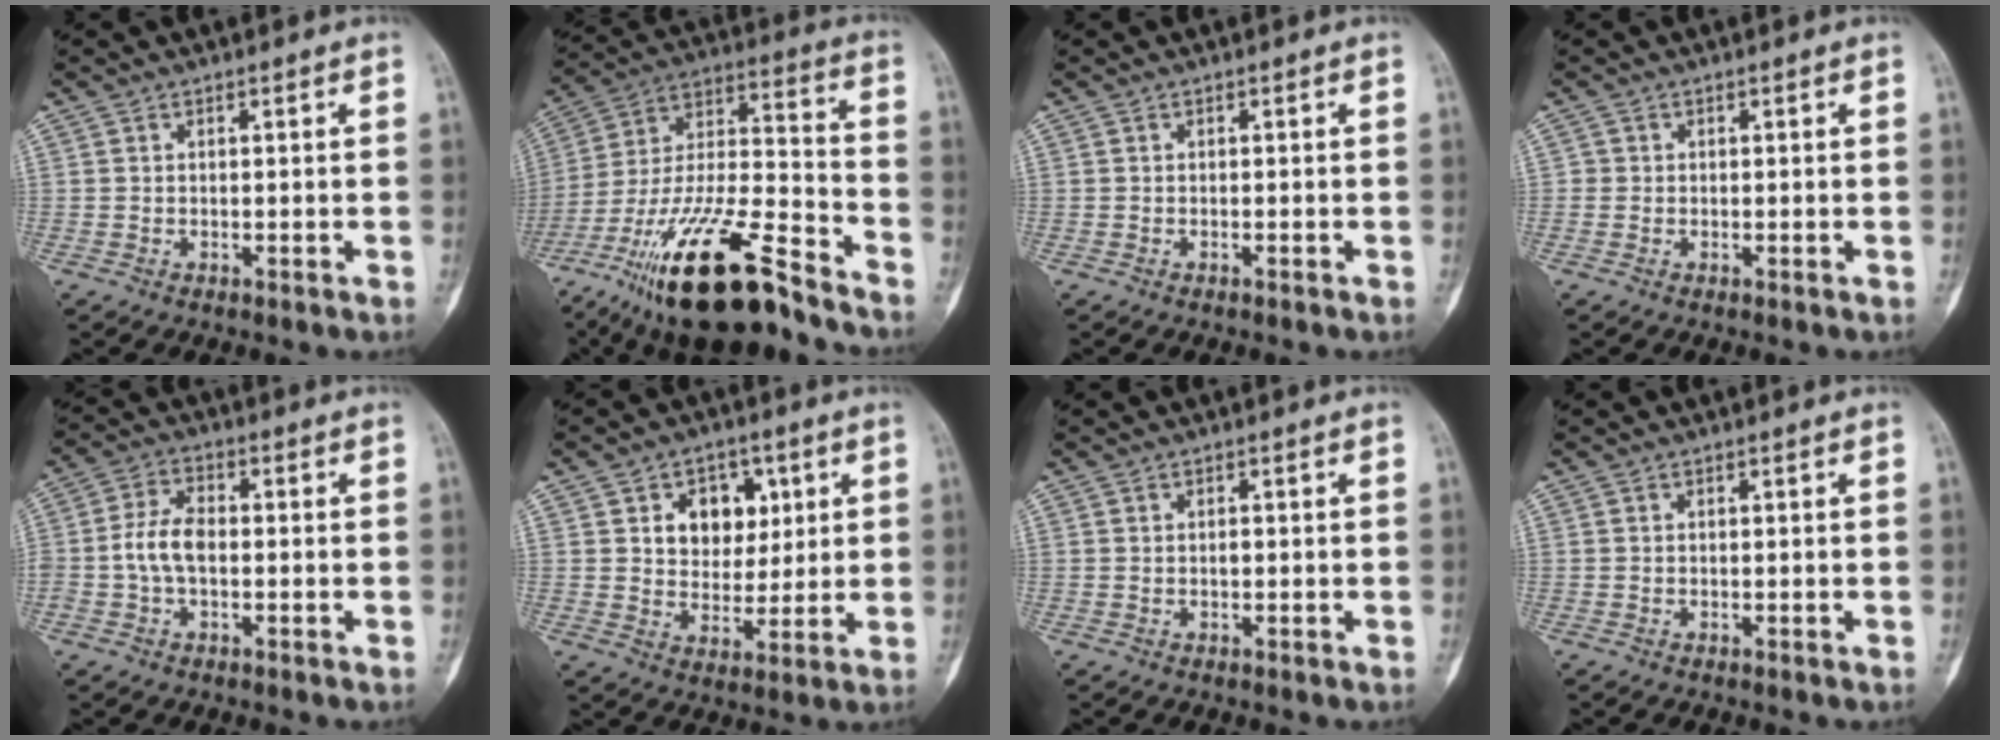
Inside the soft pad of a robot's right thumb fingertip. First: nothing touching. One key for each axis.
{"total": 23.9, "fx": -16.6, "fy": 5.9, "fz": 16.1, "tx": -0.304, "ty": 0.066, "tz": -0.294}
{"total": 0.0}
{"total": 0.8, "fx": -0.1, "fy": 0.8, "fz": 0.1, "tx": 0.004, "ty": 0.004, "tz": -0.004}
{"total": 6.4, "fx": -0.9, "fy": 3.8, "fz": 5.1, "tx": -0.103, "ty": 0.020, "tz": -0.022}
{"total": 9.4, "fx": 3.1, "fy": 7.2, "fz": 5.3, "tx": -0.032, "ty": -0.011, "tz": 0.050}
{"total": 0.7, "fx": 0.0, "fy": 0.4, "fz": 0.6, "tx": -0.009, "ty": 0.001, "tz": 0.000}
{"total": 0.0}